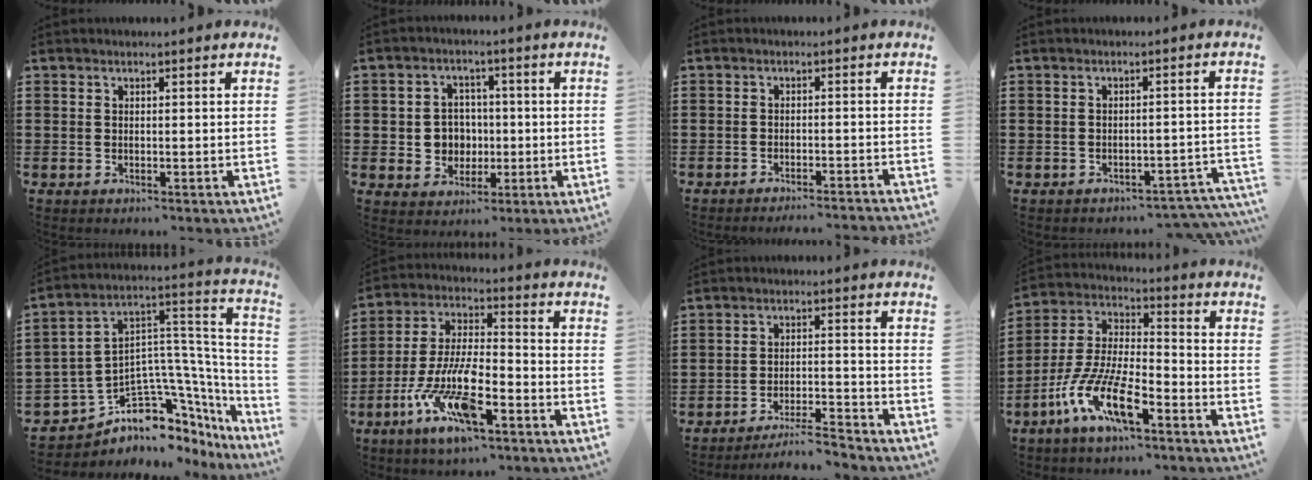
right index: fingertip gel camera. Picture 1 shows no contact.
{"total": 4.9, "force": [-0.2, 4.7, 1.4], "torque": [-0.037, 0.013, -0.007]}
{"total": 2.1, "force": [-2.0, -0.4, 0.5], "torque": [-0.010, 0.001, -0.042]}
{"total": 2.6, "force": [-2.5, 0.5, 0.7], "torque": [-0.016, 0.003, -0.053]}
{"total": 7.7, "force": [-4.6, 4.9, 3.8], "torque": [-0.084, -0.026, -0.083]}
{"total": 12.8, "force": [-7.2, 4.0, 9.8], "torque": [-0.223, -0.003, -0.143]}
{"total": 5.2, "force": [-4.9, -0.3, 1.7], "torque": [-0.031, -0.006, -0.096]}
{"total": 11.1, "force": [-7.1, 3.3, 7.9], "torque": [-0.193, -0.010, -0.144]}